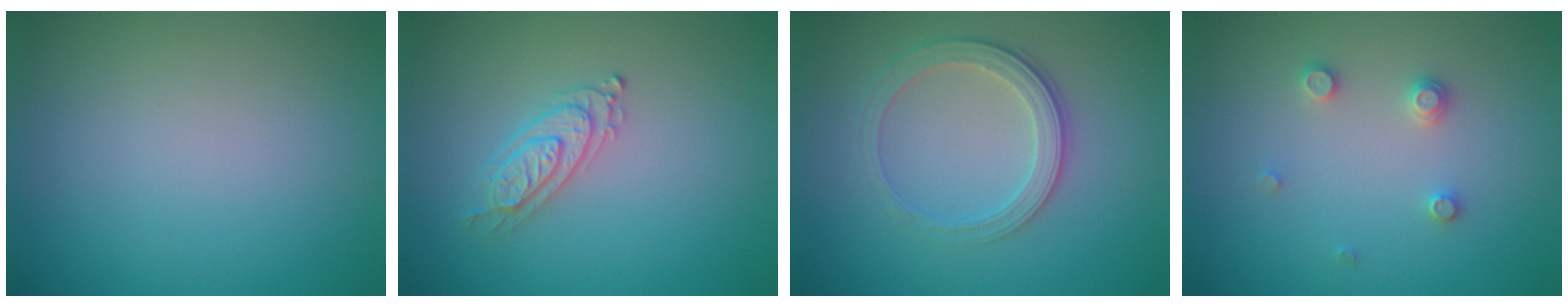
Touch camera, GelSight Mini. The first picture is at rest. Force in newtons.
{"total": 2.1, "press": 2.1, "slide": 0.5}
{"total": 2.8, "press": 2.7, "slide": 0.9}
{"total": 1.5, "press": 1.5, "slide": 0.2}